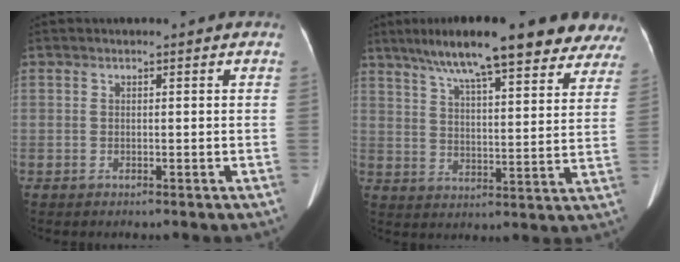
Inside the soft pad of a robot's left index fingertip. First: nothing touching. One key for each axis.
{"total": 23.0, "fx": 18.1, "fy": 4.4, "fz": 13.4, "tx": -0.200, "ty": 0.035, "tz": 0.237}